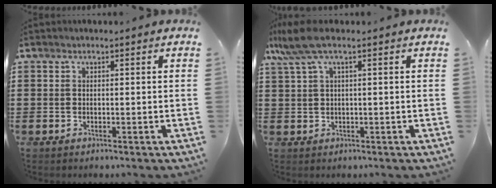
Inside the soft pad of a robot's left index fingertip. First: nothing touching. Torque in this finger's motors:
{"motor_torque": [1.04, -1.10, 0.70, 0.14]}